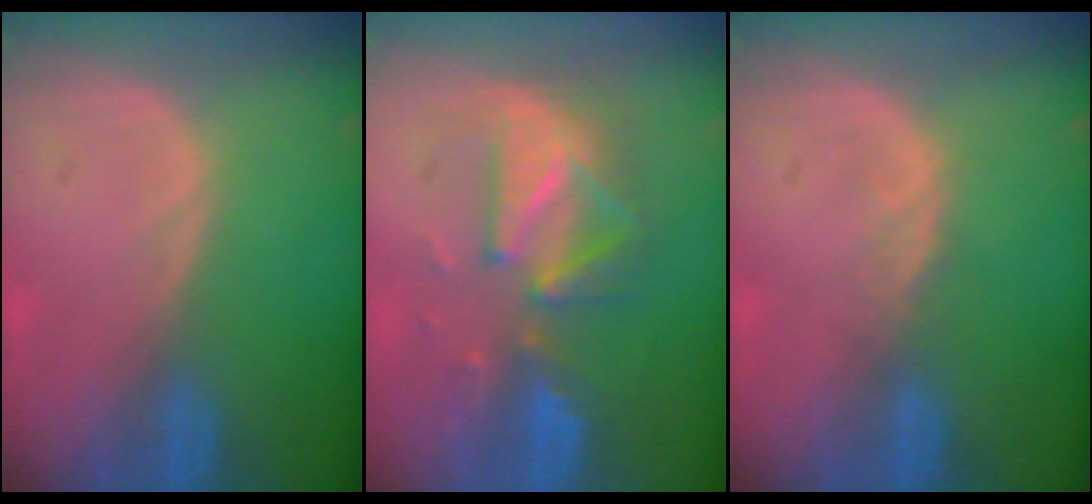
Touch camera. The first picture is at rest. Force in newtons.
{"total": 8.2, "press": 8.2, "slide": 0.7}
{"total": 1.1, "press": 1.1, "slide": 0.2}